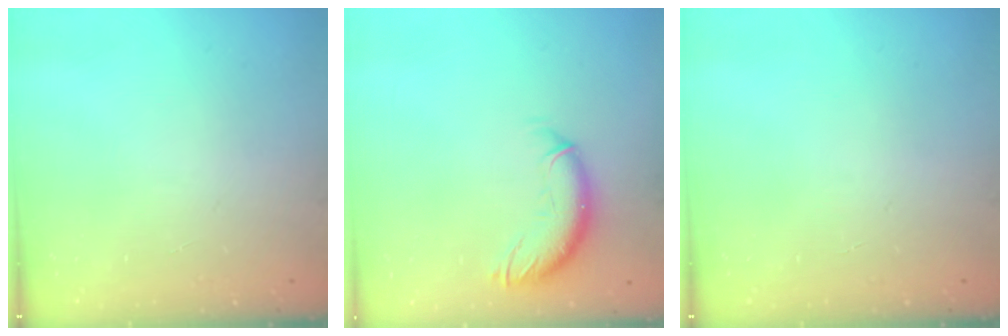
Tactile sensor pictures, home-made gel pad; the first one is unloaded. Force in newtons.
{"total": 10.7, "press": 10.6, "slide": 1.0}
{"total": 0.0}